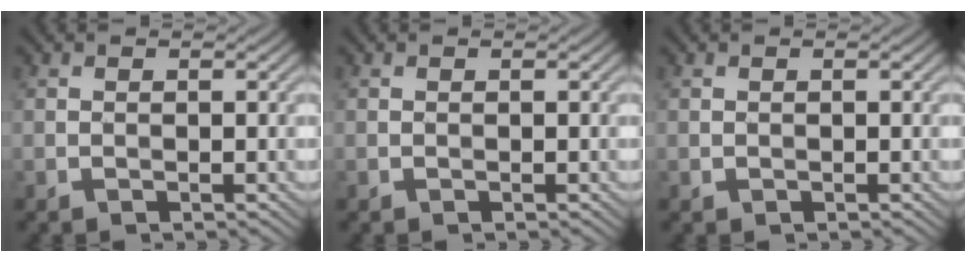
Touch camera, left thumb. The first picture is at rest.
{"total": 0.0}
{"total": 0.0}